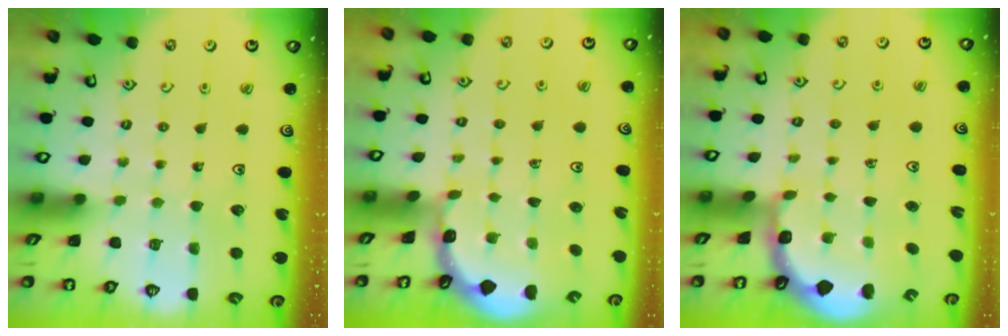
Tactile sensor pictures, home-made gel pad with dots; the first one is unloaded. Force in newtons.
{"total": 1.2, "press": 1.1, "slide": 0.2}
{"total": 1.7, "press": 1.6, "slide": 0.4}